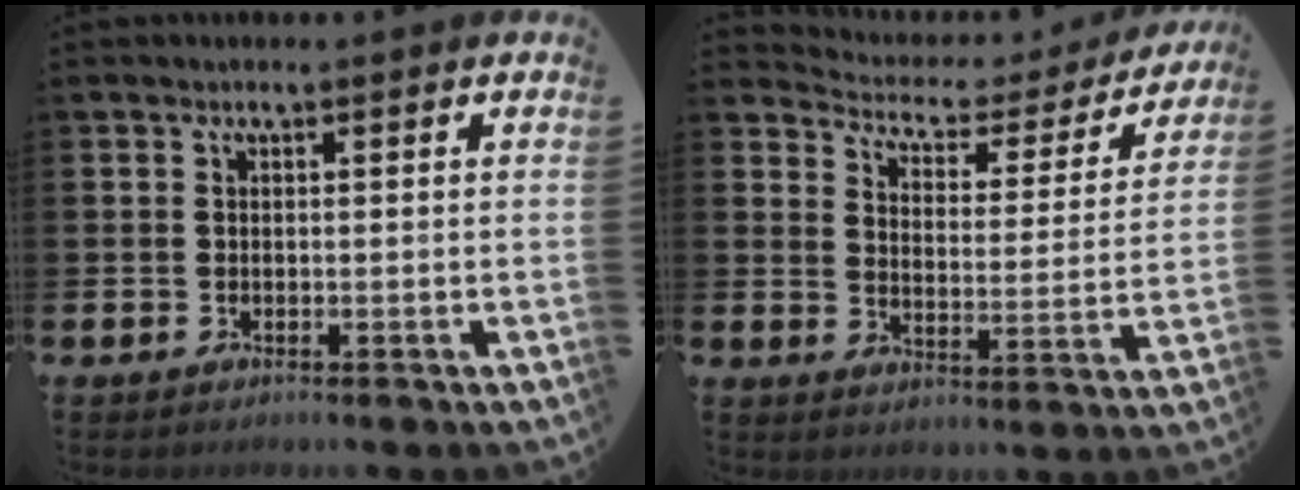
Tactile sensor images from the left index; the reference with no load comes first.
{"total": 3.6, "force": [3.1, 1.6, 0.7], "torque": [-0.042, -0.028, 0.044]}